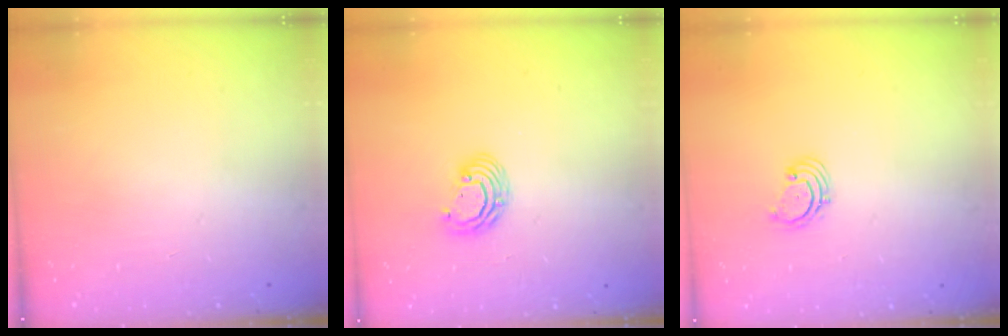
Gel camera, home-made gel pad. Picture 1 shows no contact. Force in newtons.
{"total": 6.5, "press": 6.5, "slide": 0.2}
{"total": 1.6, "press": 1.6, "slide": 0.2}